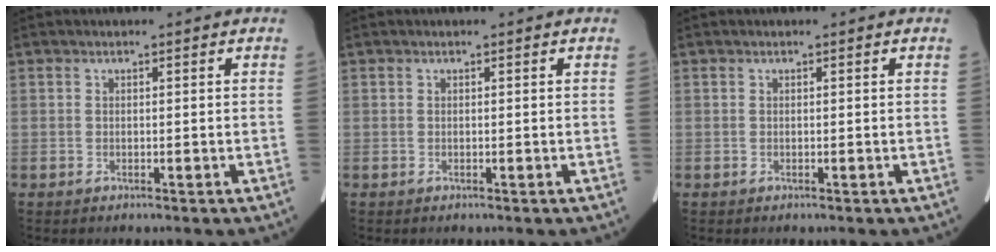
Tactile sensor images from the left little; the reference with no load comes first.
{"total": 0.0}
{"total": 0.0}